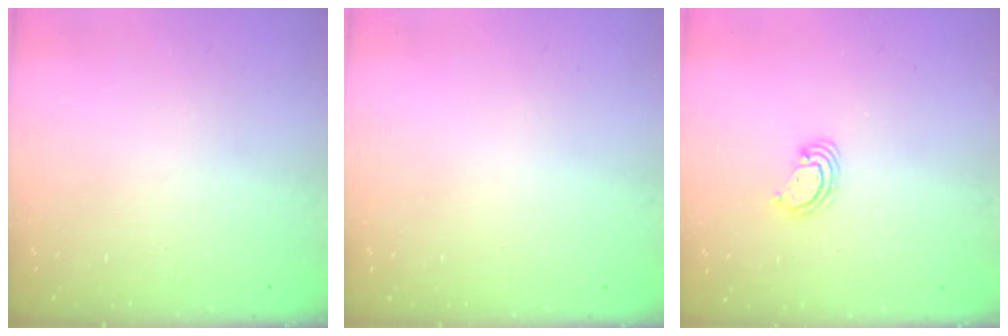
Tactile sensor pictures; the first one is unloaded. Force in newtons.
{"total": 0.0}
{"total": 2.5, "press": 2.5, "slide": 0.3}